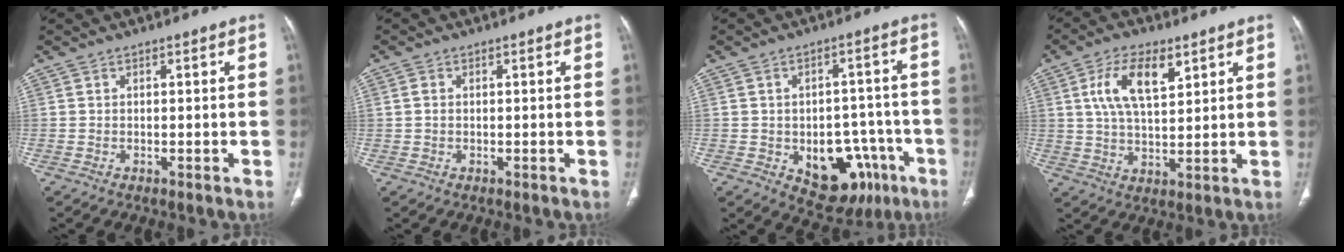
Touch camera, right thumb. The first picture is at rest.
{"total": 1.4, "force": [0.2, 1.0, 0.9], "torque": [-0.021, 0.003, 0.005]}
{"total": 14.2, "force": [-5.6, 9.3, 9.3], "torque": [-0.078, 0.036, -0.062]}
{"total": 10.5, "force": [4.4, 4.9, 8.2], "torque": [-0.144, -0.011, 0.083]}